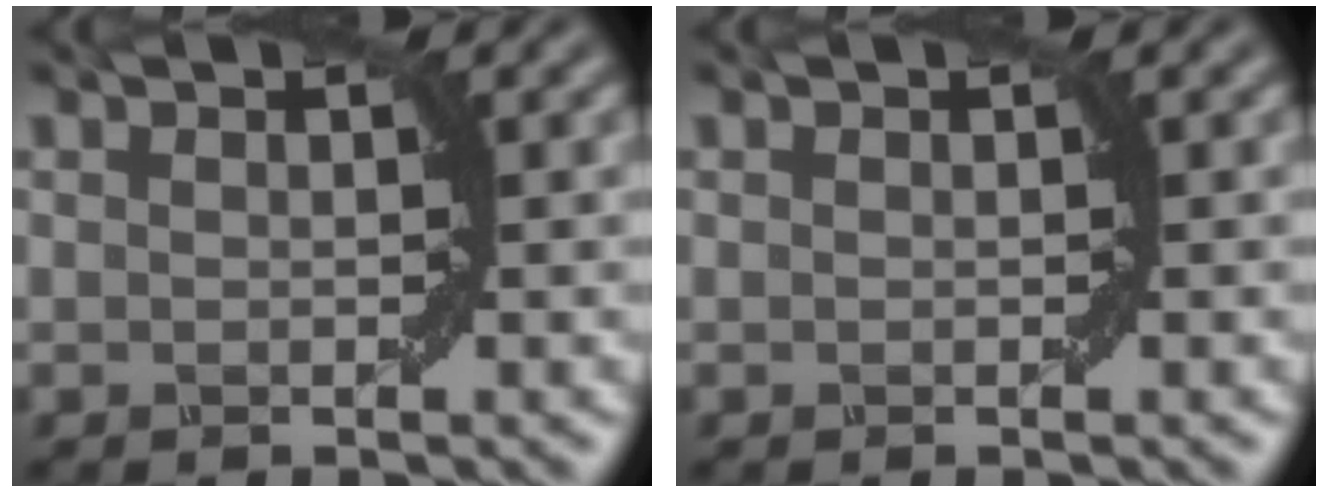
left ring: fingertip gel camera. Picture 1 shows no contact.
{"total": 0.0}